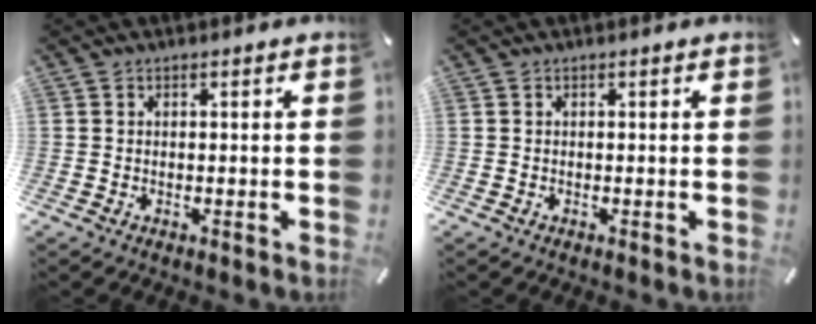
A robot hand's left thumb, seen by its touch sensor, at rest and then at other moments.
{"total": 0.0}